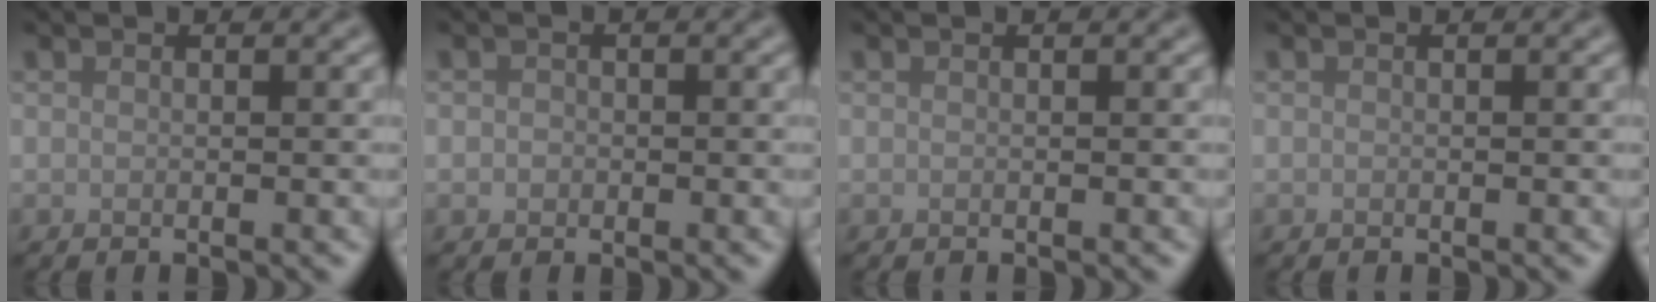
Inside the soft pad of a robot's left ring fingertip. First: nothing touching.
{"total": 0.9, "force": [-0.2, 0.8, 0.2], "torque": [0.001, -0.005, -0.005]}
{"total": 0.0}
{"total": 0.0}